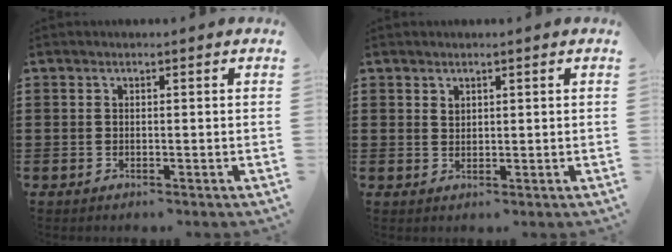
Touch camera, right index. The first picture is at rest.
{"total": 1.1, "force": [0.9, 0.6, 0.1], "torque": [-0.004, 0.002, 0.017]}